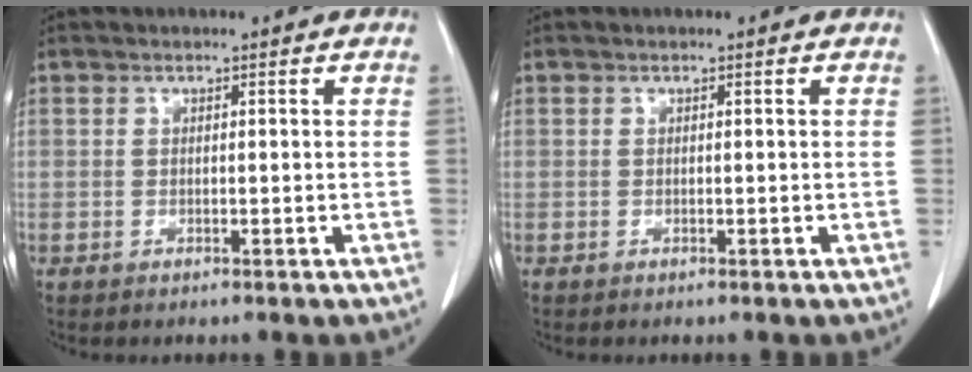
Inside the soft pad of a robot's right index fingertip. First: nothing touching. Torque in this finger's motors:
{"motor_torque": [0.00, 0.00, 0.01, 0.00]}